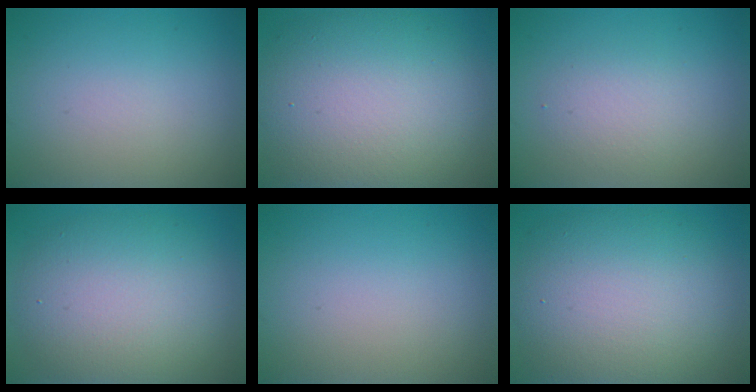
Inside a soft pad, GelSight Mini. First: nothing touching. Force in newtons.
{"total": 12.1, "press": 12.1, "slide": 1.1}
{"total": 2.3, "press": 2.3, "slide": 0.1}
{"total": 8.3, "press": 8.3, "slide": 0.7}
{"total": 0.0}
{"total": 10.2, "press": 10.2, "slide": 0.9}